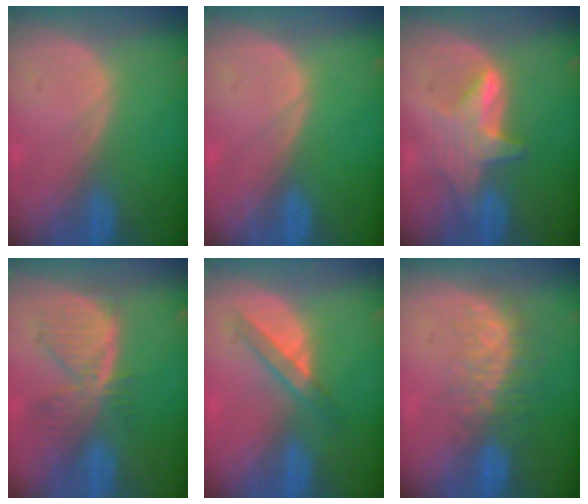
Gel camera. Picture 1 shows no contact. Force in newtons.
{"total": 0.0}
{"total": 6.2, "press": 6.0, "slide": 1.3}
{"total": 7.6, "press": 6.7, "slide": 3.7}
{"total": 3.9, "press": 3.7, "slide": 1.1}
{"total": 8.3, "press": 7.0, "slide": 4.4}